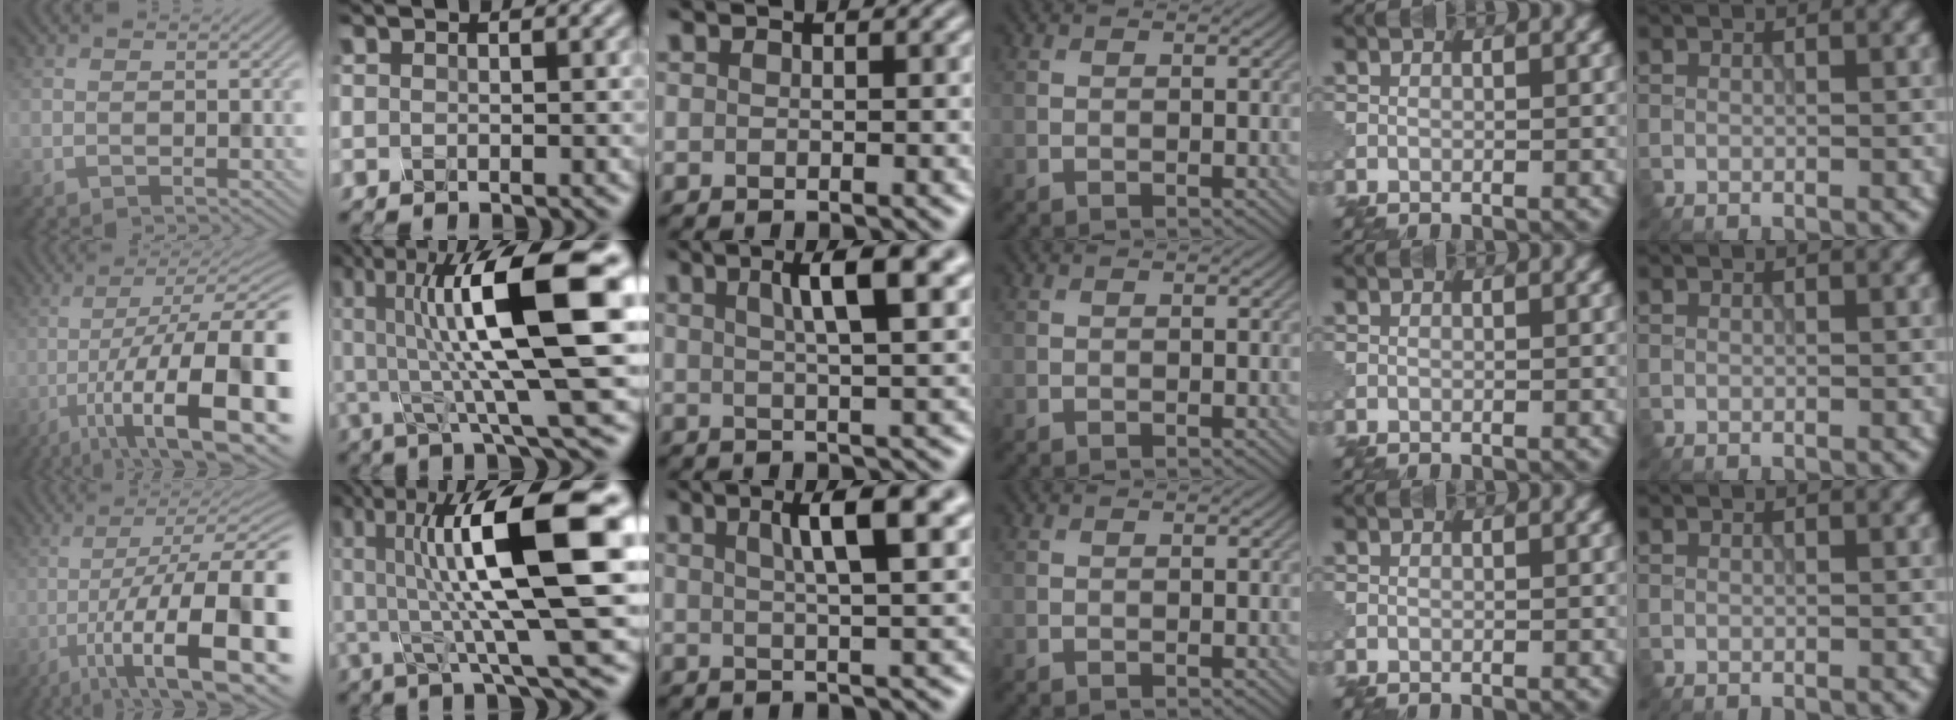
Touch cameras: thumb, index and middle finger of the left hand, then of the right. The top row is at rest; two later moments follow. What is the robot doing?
{"motion": "shake", "object": "plastic piggy bank"}